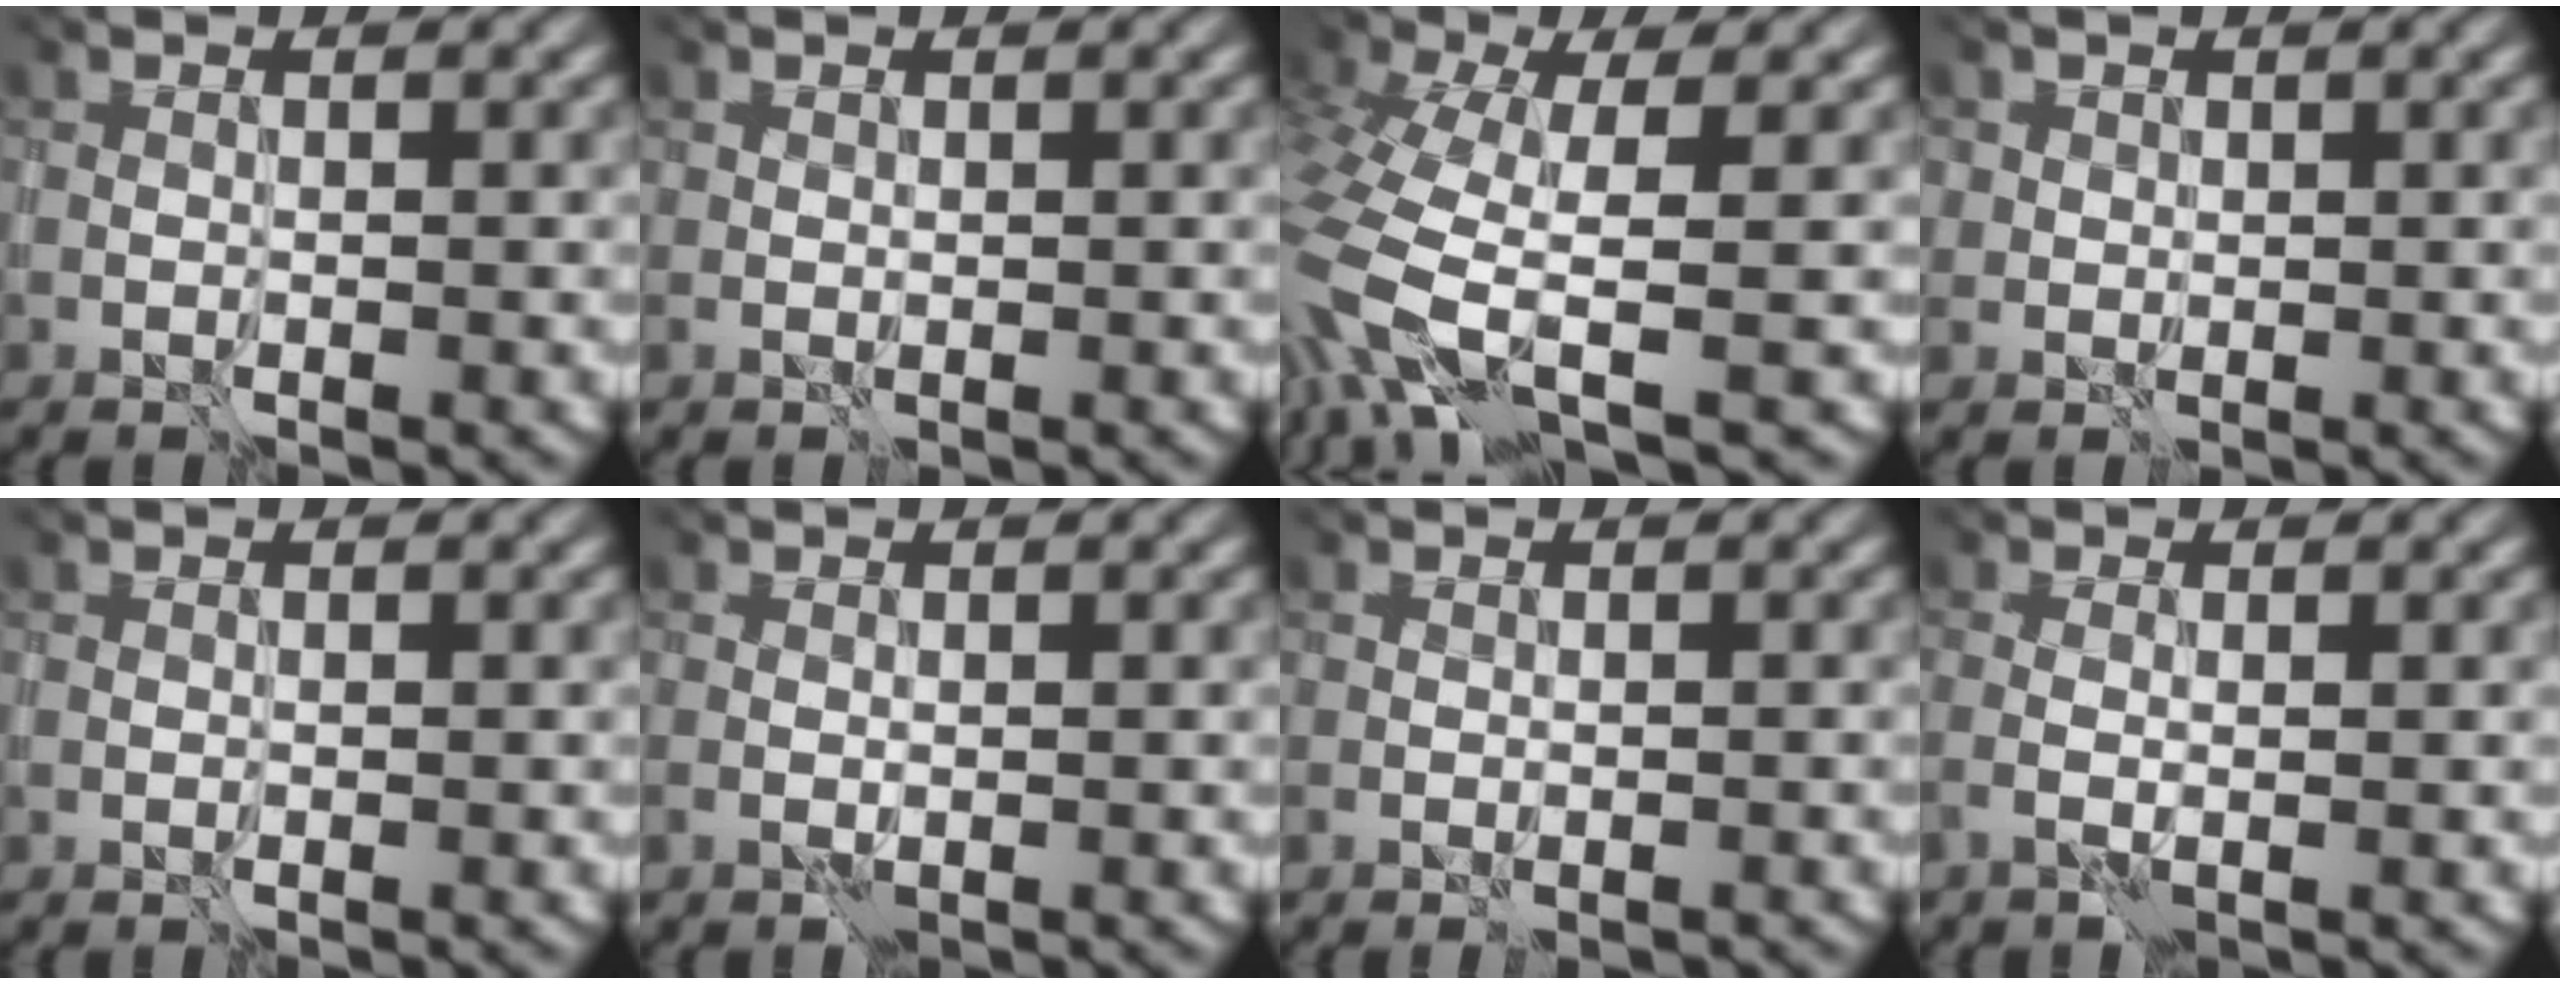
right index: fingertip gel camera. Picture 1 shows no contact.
{"total": 0.0}
{"total": 10.4, "force": [-3.4, 5.1, 8.5], "torque": [-0.230, -0.030, -0.052]}
{"total": 2.4, "force": [1.4, 1.9, 0.3], "torque": [0.007, 0.014, 0.001]}
{"total": 0.0}
{"total": 0.0}
{"total": 0.6, "force": [-0.5, 0.2, 0.2], "torque": [-0.003, -0.003, -0.004]}
{"total": 1.0, "force": [-0.4, 0.3, 0.9], "torque": [-0.032, -0.003, -0.010]}